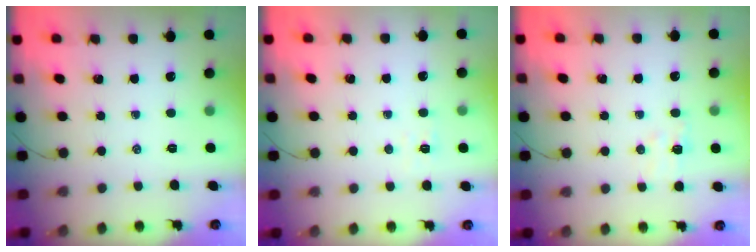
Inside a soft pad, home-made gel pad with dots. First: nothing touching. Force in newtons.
{"total": 2.8, "press": 2.7, "slide": 0.8}
{"total": 5.0, "press": 4.8, "slide": 1.0}